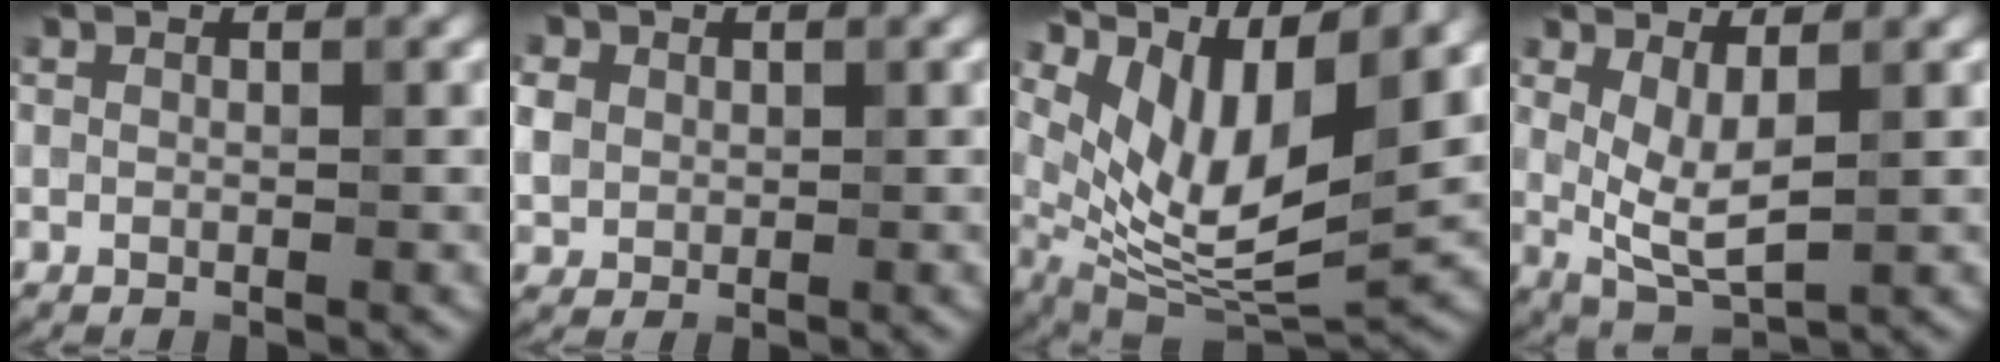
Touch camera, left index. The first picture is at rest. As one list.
[{"total": 4.1, "force": [1.3, 3.4, 1.8], "torque": [-0.068, 0.018, 0.025]}, {"total": 10.1, "force": [4.0, 4.0, 8.4], "torque": [-0.163, -0.013, 0.081]}, {"total": 4.3, "force": [0.8, 1.7, 3.9], "torque": [-0.084, -0.013, 0.021]}]